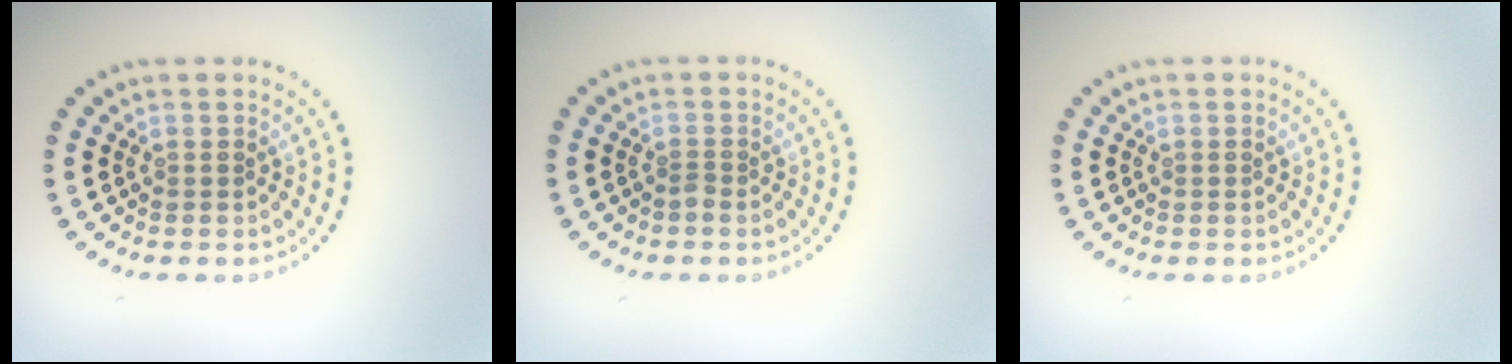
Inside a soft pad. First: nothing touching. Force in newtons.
{"total": 0.6, "press": 0.4, "slide": 0.5}
{"total": 0.0}